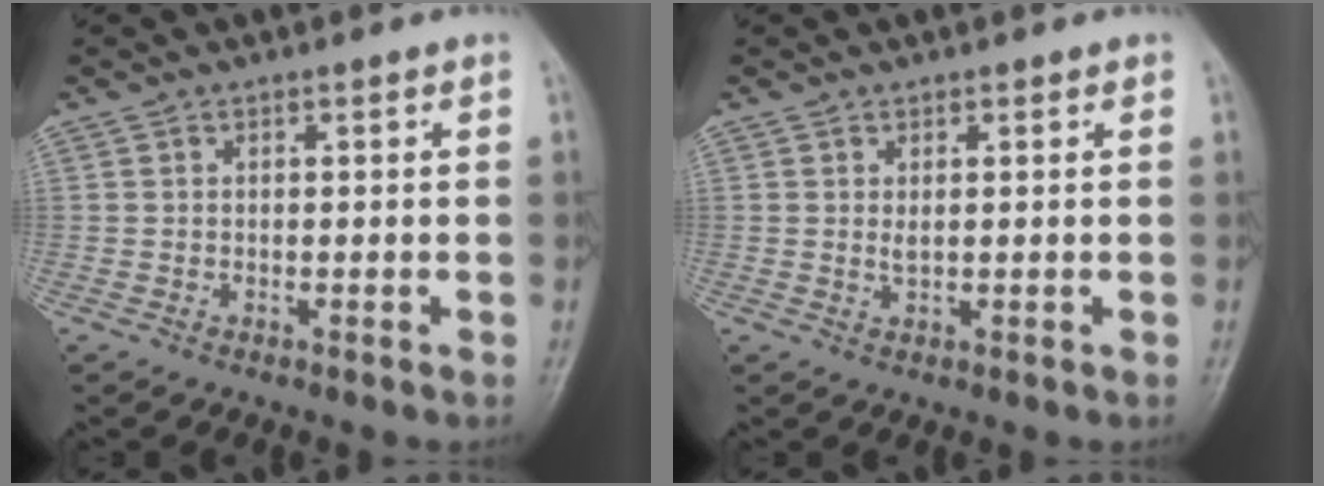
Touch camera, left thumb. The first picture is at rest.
{"total": 1.5, "force": [0.6, 0.7, 1.3], "torque": [-0.019, -0.005, 0.011]}